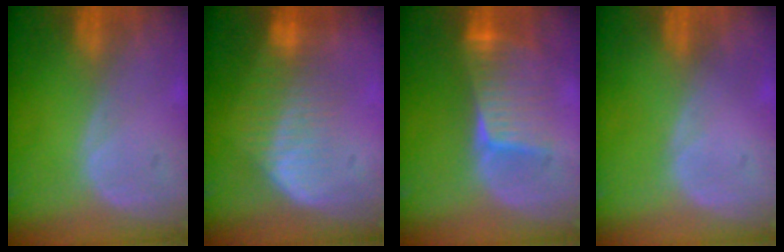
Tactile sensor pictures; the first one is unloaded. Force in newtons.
{"total": 7.2, "press": 6.6, "slide": 2.8}
{"total": 6.8, "press": 6.8, "slide": 0.5}
{"total": 0.0}